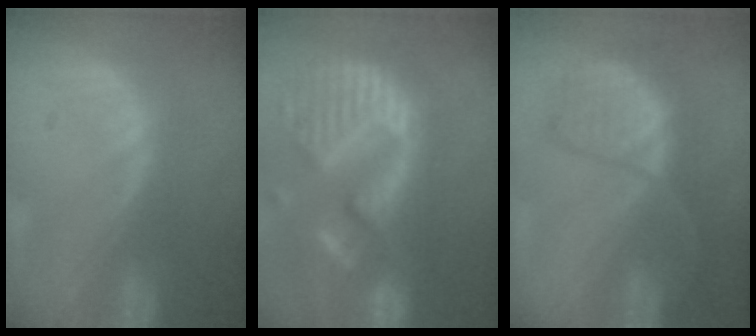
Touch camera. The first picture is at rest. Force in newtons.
{"total": 14.4, "press": 12.0, "slide": 7.9}
{"total": 7.4, "press": 7.4, "slide": 0.2}